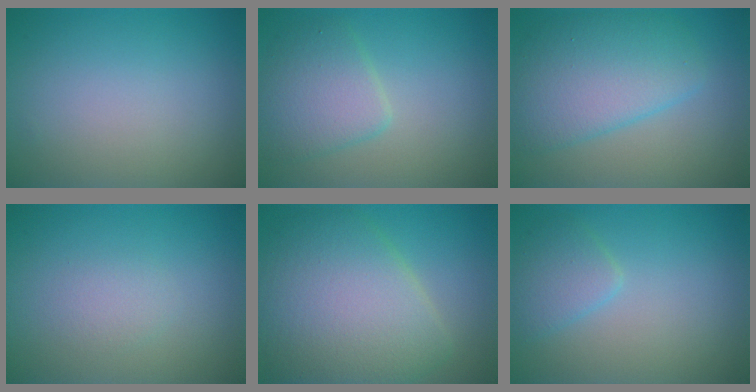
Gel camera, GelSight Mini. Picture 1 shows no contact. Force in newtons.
{"total": 4.0, "press": 4.0, "slide": 0.2}
{"total": 6.1, "press": 6.1, "slide": 0.1}
{"total": 1.2, "press": 1.2, "slide": 0.0}
{"total": 9.6, "press": 9.6, "slide": 0.4}
{"total": 2.3, "press": 2.3, "slide": 0.1}